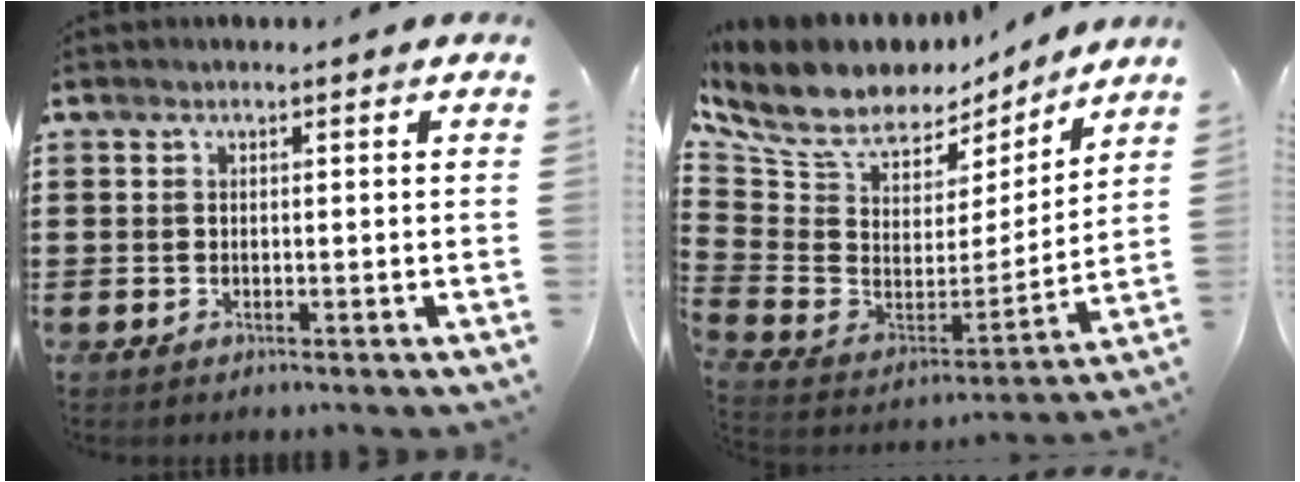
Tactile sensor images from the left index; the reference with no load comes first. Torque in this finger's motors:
{"motor_torque": [2.14, 0.00, 0.79, 0.21]}